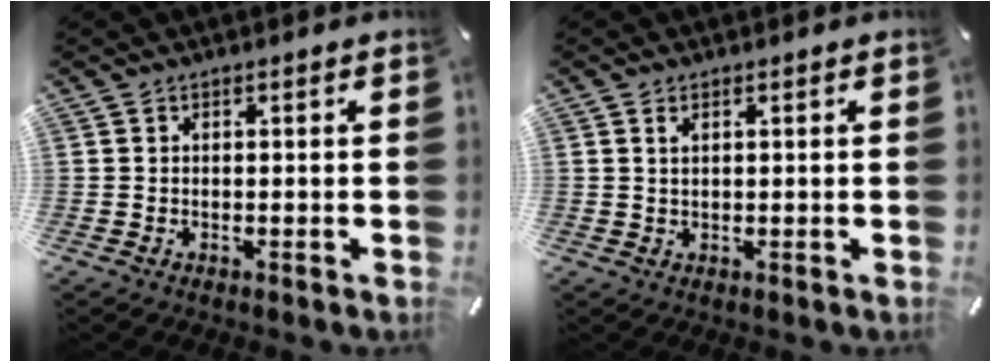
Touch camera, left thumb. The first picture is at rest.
{"total": 1.4, "force": [0.6, 0.7, 1.1], "torque": [-0.023, 0.001, 0.010]}